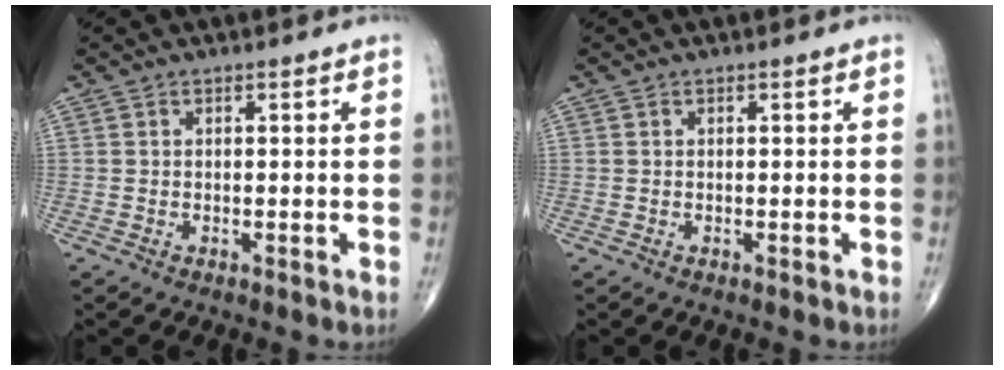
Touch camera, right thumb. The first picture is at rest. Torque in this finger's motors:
{"motor_torque": [-0.06, -0.04, 0.06, -0.01, 0.00]}